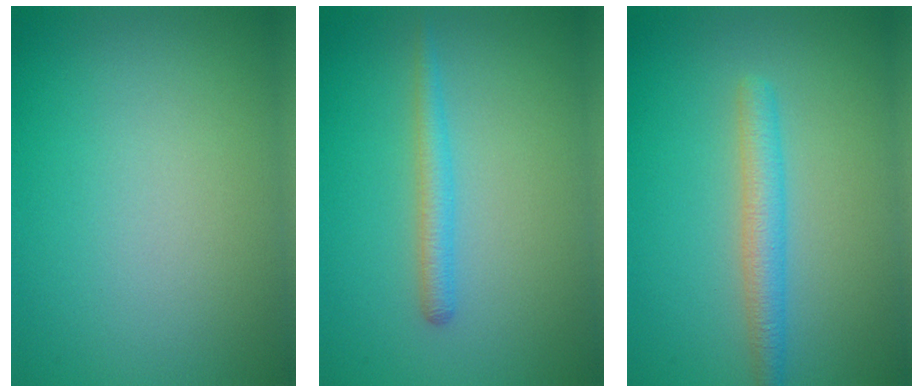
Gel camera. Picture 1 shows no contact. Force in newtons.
{"total": 1.9, "press": 1.9, "slide": 0.0}
{"total": 2.9, "press": 2.9, "slide": 0.0}